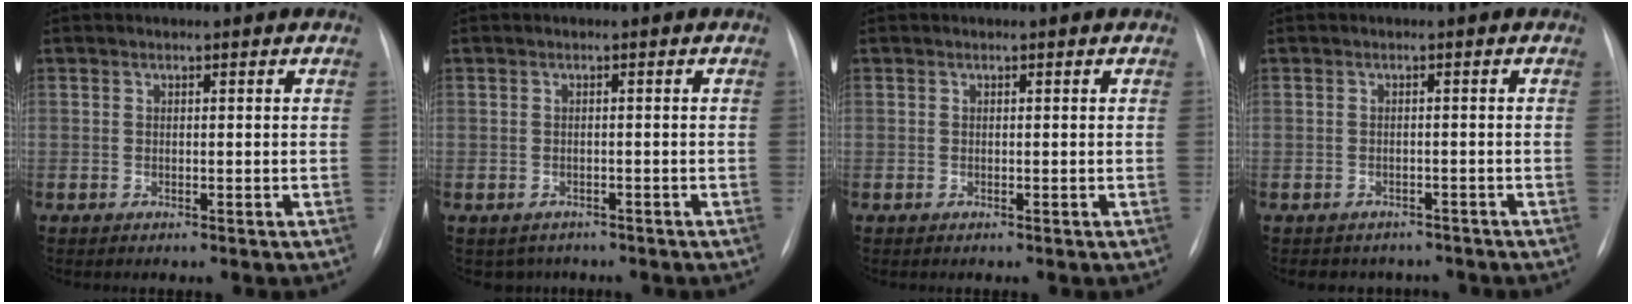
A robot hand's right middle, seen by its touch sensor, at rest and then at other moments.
{"total": 2.5, "force": [-1.9, 1.6, 0.1], "torque": [-0.002, 0.007, -0.024]}
{"total": 0.0}
{"total": 4.6, "force": [-4.0, 2.3, 0.0], "torque": [0.002, 0.012, -0.045]}